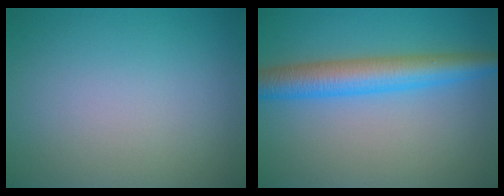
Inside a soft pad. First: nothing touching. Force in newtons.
{"total": 5.7, "press": 5.7, "slide": 0.0}